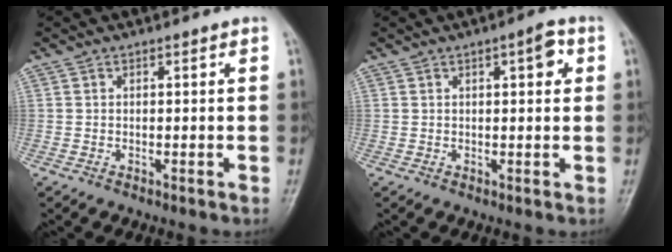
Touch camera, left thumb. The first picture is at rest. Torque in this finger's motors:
{"motor_torque": [-0.07, 0.01, 0.18, 0.13, 0.11]}